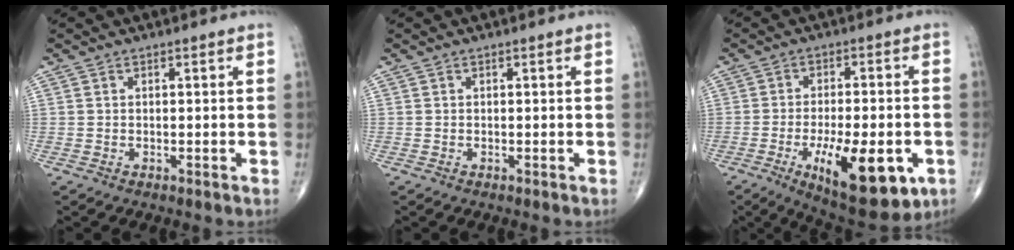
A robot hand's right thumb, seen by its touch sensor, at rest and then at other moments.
{"total": 0.0}
{"total": 17.1, "force": [-6.0, 6.4, 14.7], "torque": [-0.203, 0.002, -0.075]}